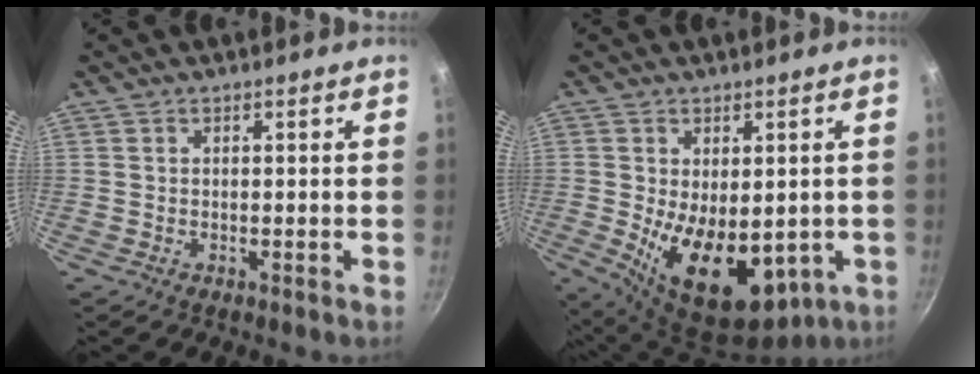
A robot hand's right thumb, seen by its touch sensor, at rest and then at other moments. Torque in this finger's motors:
{"motor_torque": [-0.12, 1.46, 1.67, -0.57, 0.19]}